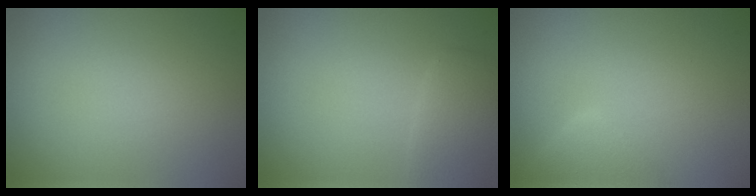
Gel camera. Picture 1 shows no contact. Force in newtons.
{"total": 2.4, "press": 2.4, "slide": 0.1}
{"total": 2.8, "press": 2.8, "slide": 0.1}